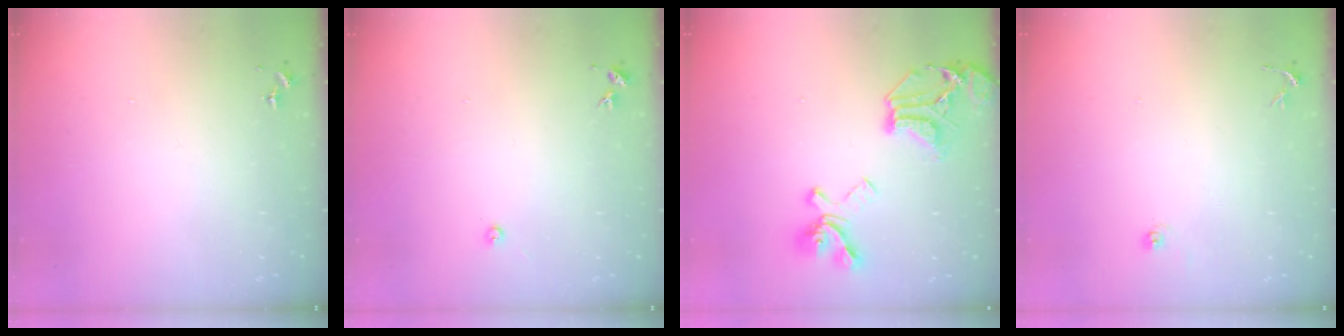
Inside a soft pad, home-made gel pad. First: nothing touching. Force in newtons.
{"total": 3.0, "press": 3.0, "slide": 0.4}
{"total": 21.7, "press": 21.6, "slide": 2.0}
{"total": 5.1, "press": 5.0, "slide": 0.4}